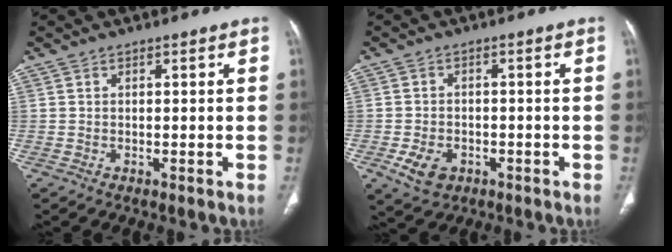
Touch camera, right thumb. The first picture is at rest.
{"total": 5.6, "force": [-2.3, 4.1, 3.2], "torque": [-0.053, 0.008, -0.032]}